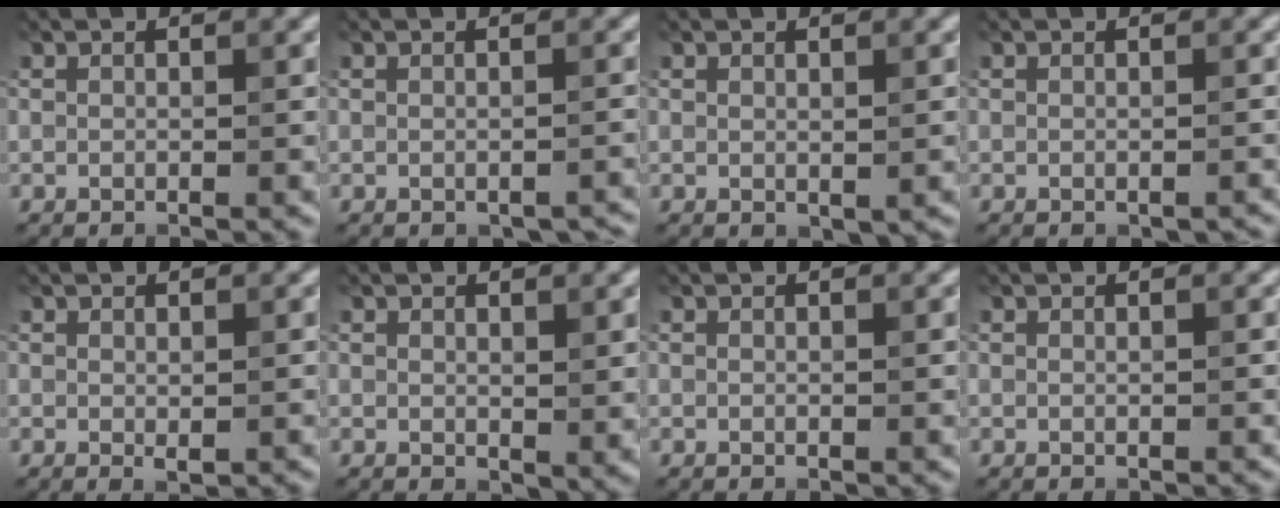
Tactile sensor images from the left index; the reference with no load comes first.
{"total": 1.0, "force": [-0.7, 0.5, 0.5], "torque": [-0.009, -0.007, -0.007]}
{"total": 0.5, "force": [0.3, 0.3, 0.3], "torque": [-0.002, -0.002, 0.008]}
{"total": 0.7, "force": [-0.5, 0.2, 0.4], "torque": [-0.007, -0.003, -0.004]}
{"total": 0.7, "force": [0.1, 0.3, 0.6], "torque": [-0.006, -0.002, 0.003]}
{"total": 1.5, "force": [0.7, 0.8, 1.0], "torque": [-0.013, -0.008, 0.019]}
{"total": 0.0}
{"total": 0.0}